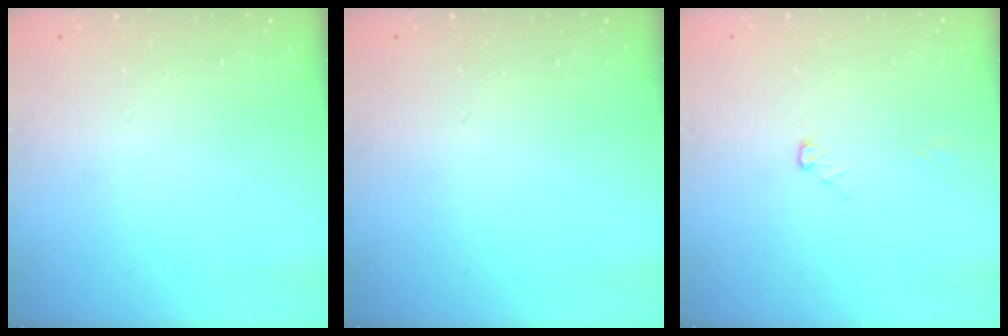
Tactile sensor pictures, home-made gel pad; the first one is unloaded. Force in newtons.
{"total": 0.0}
{"total": 3.8, "press": 3.8, "slide": 0.4}